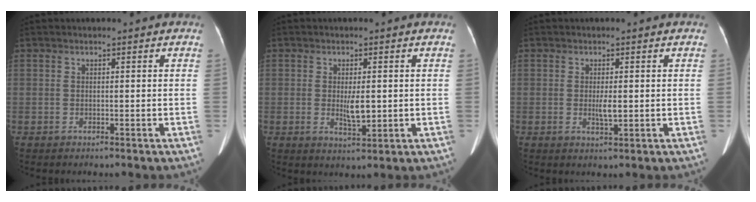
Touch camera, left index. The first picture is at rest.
{"total": 3.7, "force": [0.0, 1.0, 3.6], "torque": [-0.065, -0.007, 0.003]}
{"total": 2.2, "force": [0.0, 0.4, 2.2], "torque": [-0.042, -0.005, 0.002]}